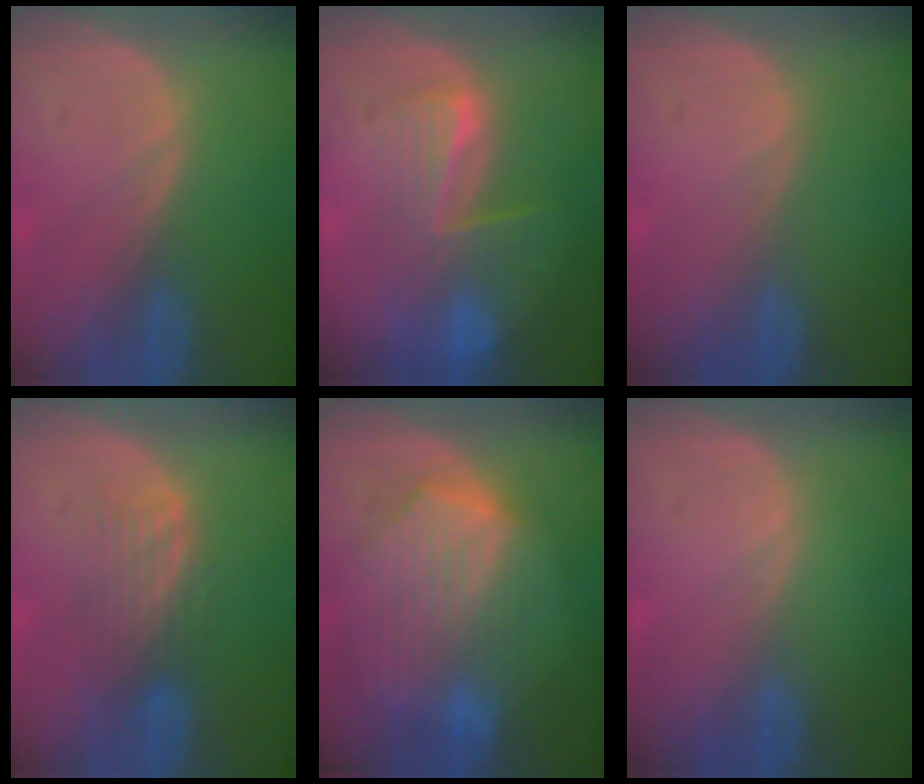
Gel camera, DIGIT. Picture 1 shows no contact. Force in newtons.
{"total": 6.9, "press": 6.7, "slide": 1.8}
{"total": 0.0}
{"total": 4.3, "press": 3.7, "slide": 2.2}
{"total": 9.8, "press": 8.7, "slide": 4.5}
{"total": 0.0}